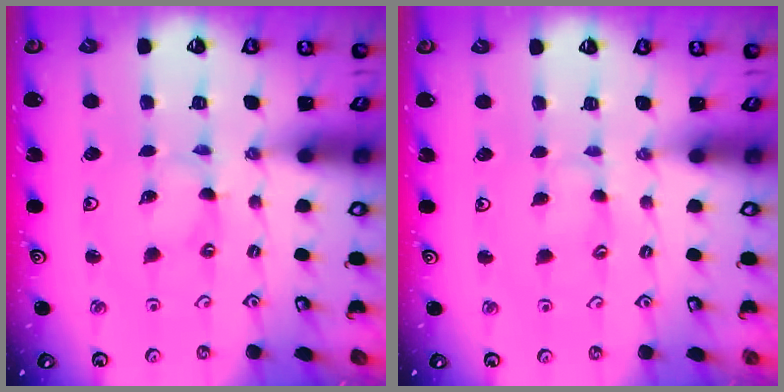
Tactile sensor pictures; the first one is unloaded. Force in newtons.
{"total": 1.5, "press": 1.5, "slide": 0.3}